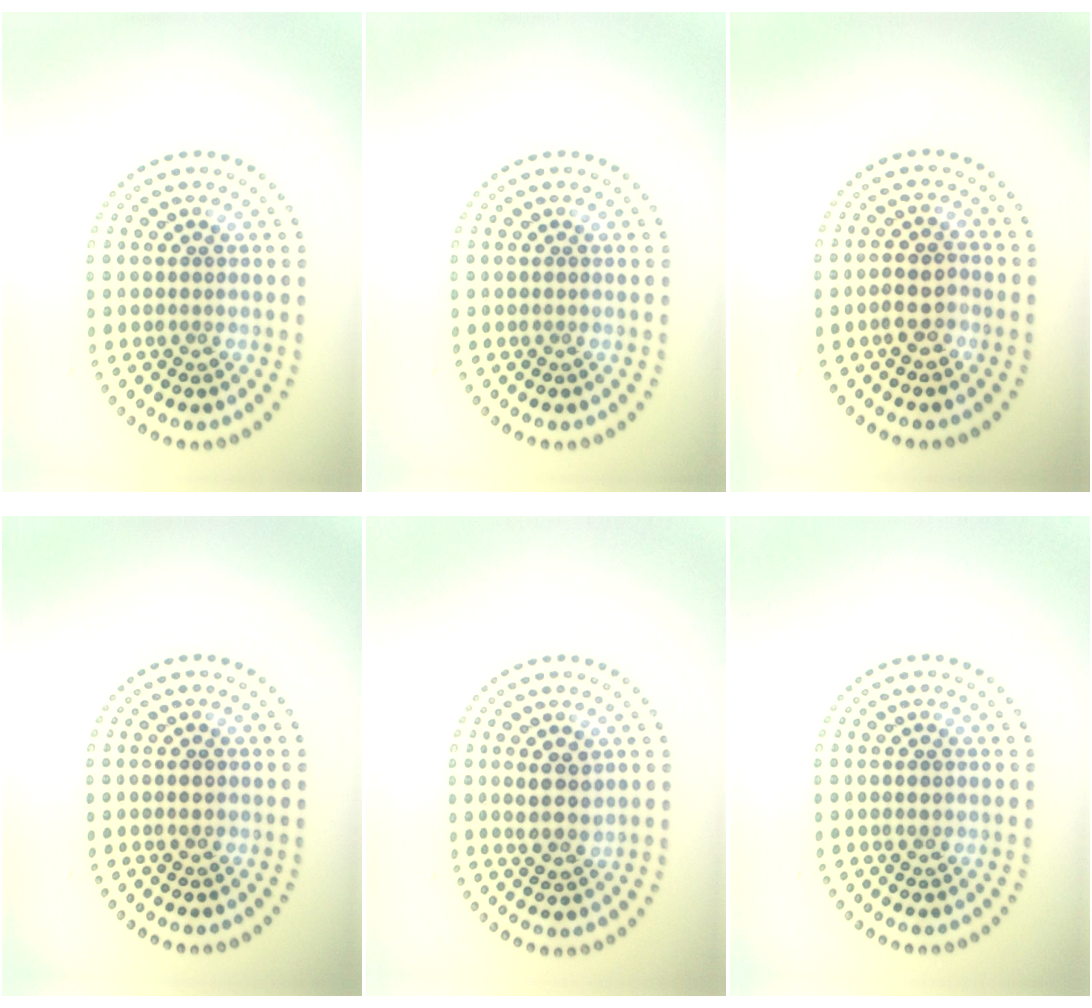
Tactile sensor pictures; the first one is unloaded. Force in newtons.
{"total": 0.0}
{"total": 2.8, "press": 2.7, "slide": 0.7}
{"total": 1.4, "press": 1.4, "slide": 0.2}
{"total": 3.0, "press": 2.9, "slide": 0.8}
{"total": 1.3, "press": 1.3, "slide": 0.2}